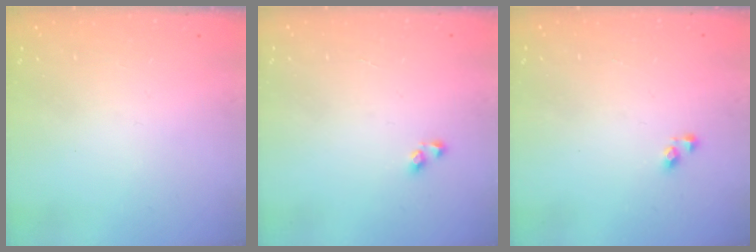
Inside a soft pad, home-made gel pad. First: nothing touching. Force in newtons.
{"total": 2.9, "press": 2.9, "slide": 0.3}
{"total": 3.7, "press": 3.7, "slide": 0.5}